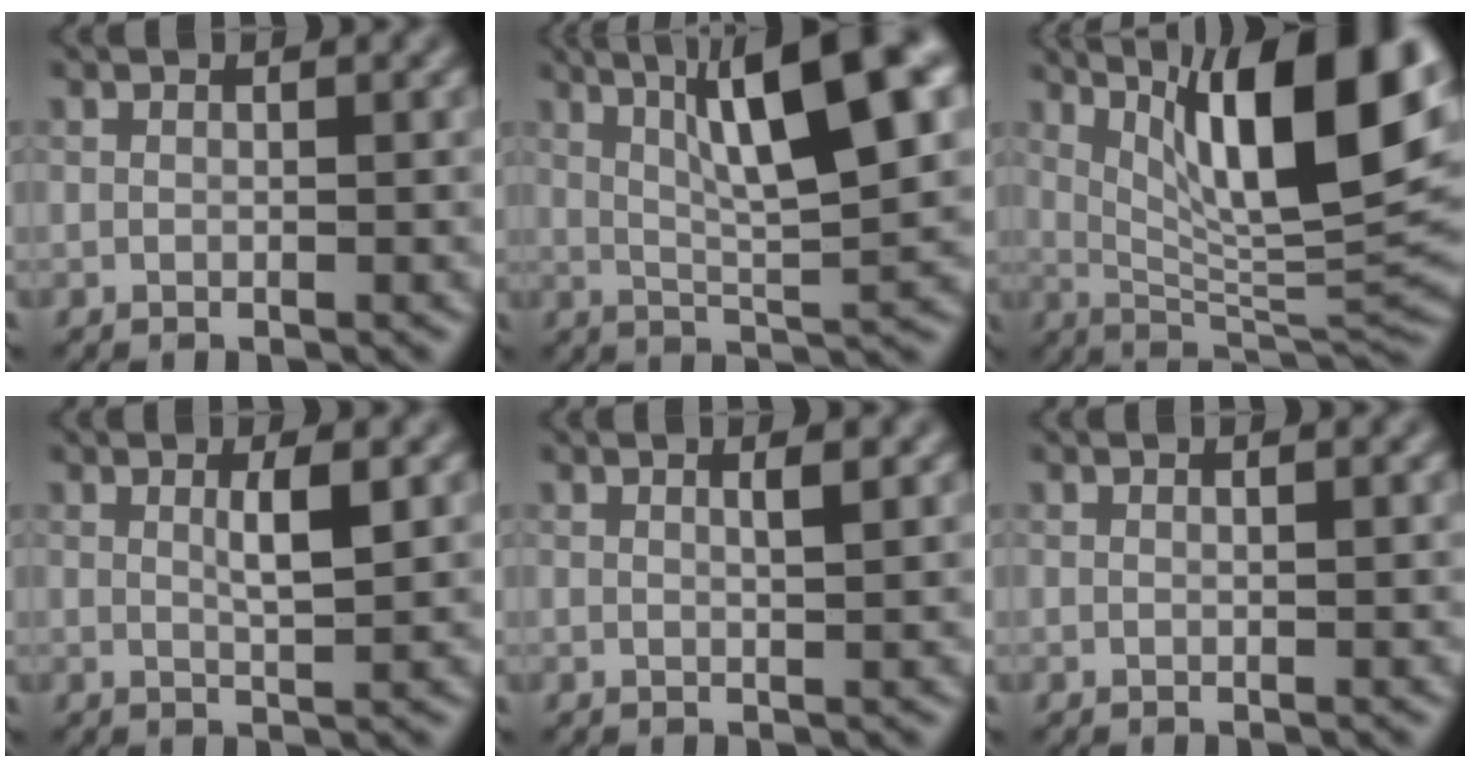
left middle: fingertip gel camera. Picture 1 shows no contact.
{"total": 11.4, "force": [4.5, 2.4, 10.2], "torque": [-0.140, 0.019, 0.072]}
{"total": 14.8, "force": [5.9, 3.9, 13.0], "torque": [-0.194, 0.004, 0.106]}
{"total": 2.3, "force": [0.7, 0.3, 2.1], "torque": [-0.036, 0.001, 0.009]}
{"total": 1.5, "force": [0.6, 0.4, 1.3], "torque": [-0.014, 0.003, 0.005]}
{"total": 0.5, "force": [0.3, 0.1, 0.4], "torque": [-0.003, 0.001, 0.002]}